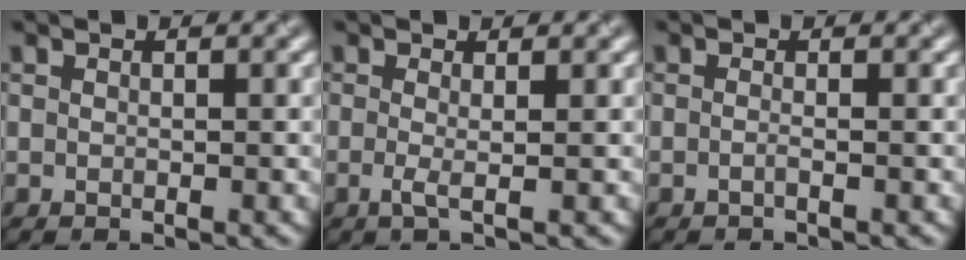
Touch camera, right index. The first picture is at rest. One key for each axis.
{"total": 1.4, "fx": -0.6, "fy": 0.2, "fz": 1.2, "tx": -0.021, "ty": 0.000, "tz": -0.009}
{"total": 1.1, "fx": -0.8, "fy": 0.2, "fz": 0.8, "tx": -0.009, "ty": -0.004, "tz": -0.020}